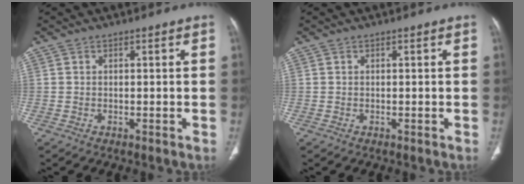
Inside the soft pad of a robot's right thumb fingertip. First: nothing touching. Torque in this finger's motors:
{"motor_torque": [1.06, 0.99, 0.08, -0.08, 0.02]}